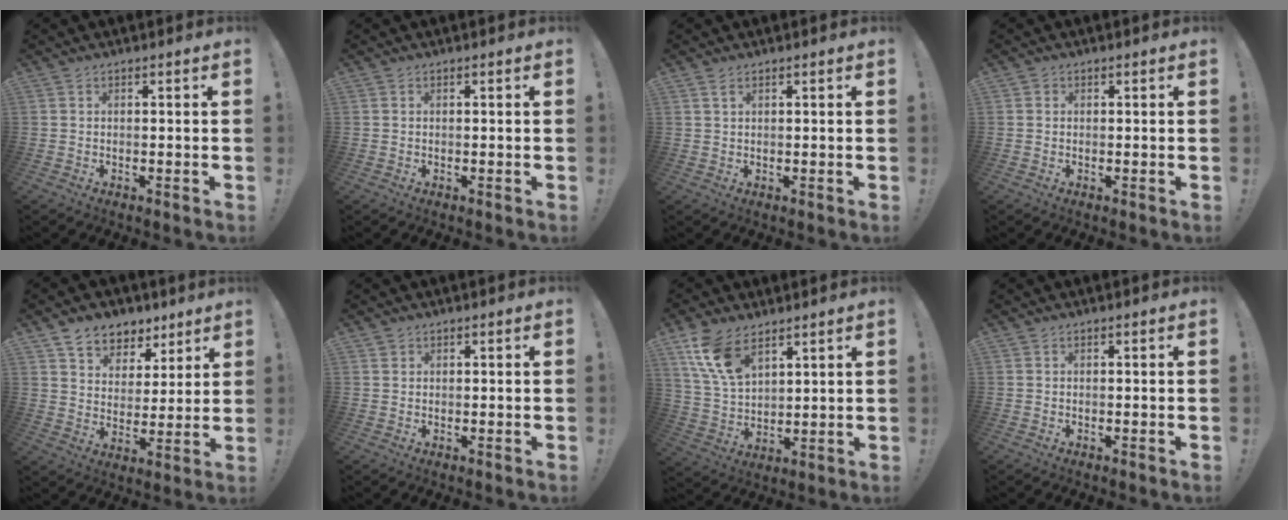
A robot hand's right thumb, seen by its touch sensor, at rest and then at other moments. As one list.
[{"total": 0.0}, {"total": 2.0, "force": [1.1, 0.8, 1.5], "torque": [-0.024, 0.000, 0.020]}, {"total": 0.6, "force": [0.2, 0.6, 0.0], "torque": [0.005, -0.001, 0.002]}, {"total": 8.7, "force": [6.2, 5.8, 1.6], "torque": [-0.021, -0.048, 0.122]}, {"total": 0.9, "force": [0.7, 0.6, 0.1], "torque": [0.003, -0.002, 0.012]}, {"total": 12.3, "force": [7.8, 6.3, 7.2], "torque": [-0.150, -0.031, 0.154]}, {"total": 0.0}]